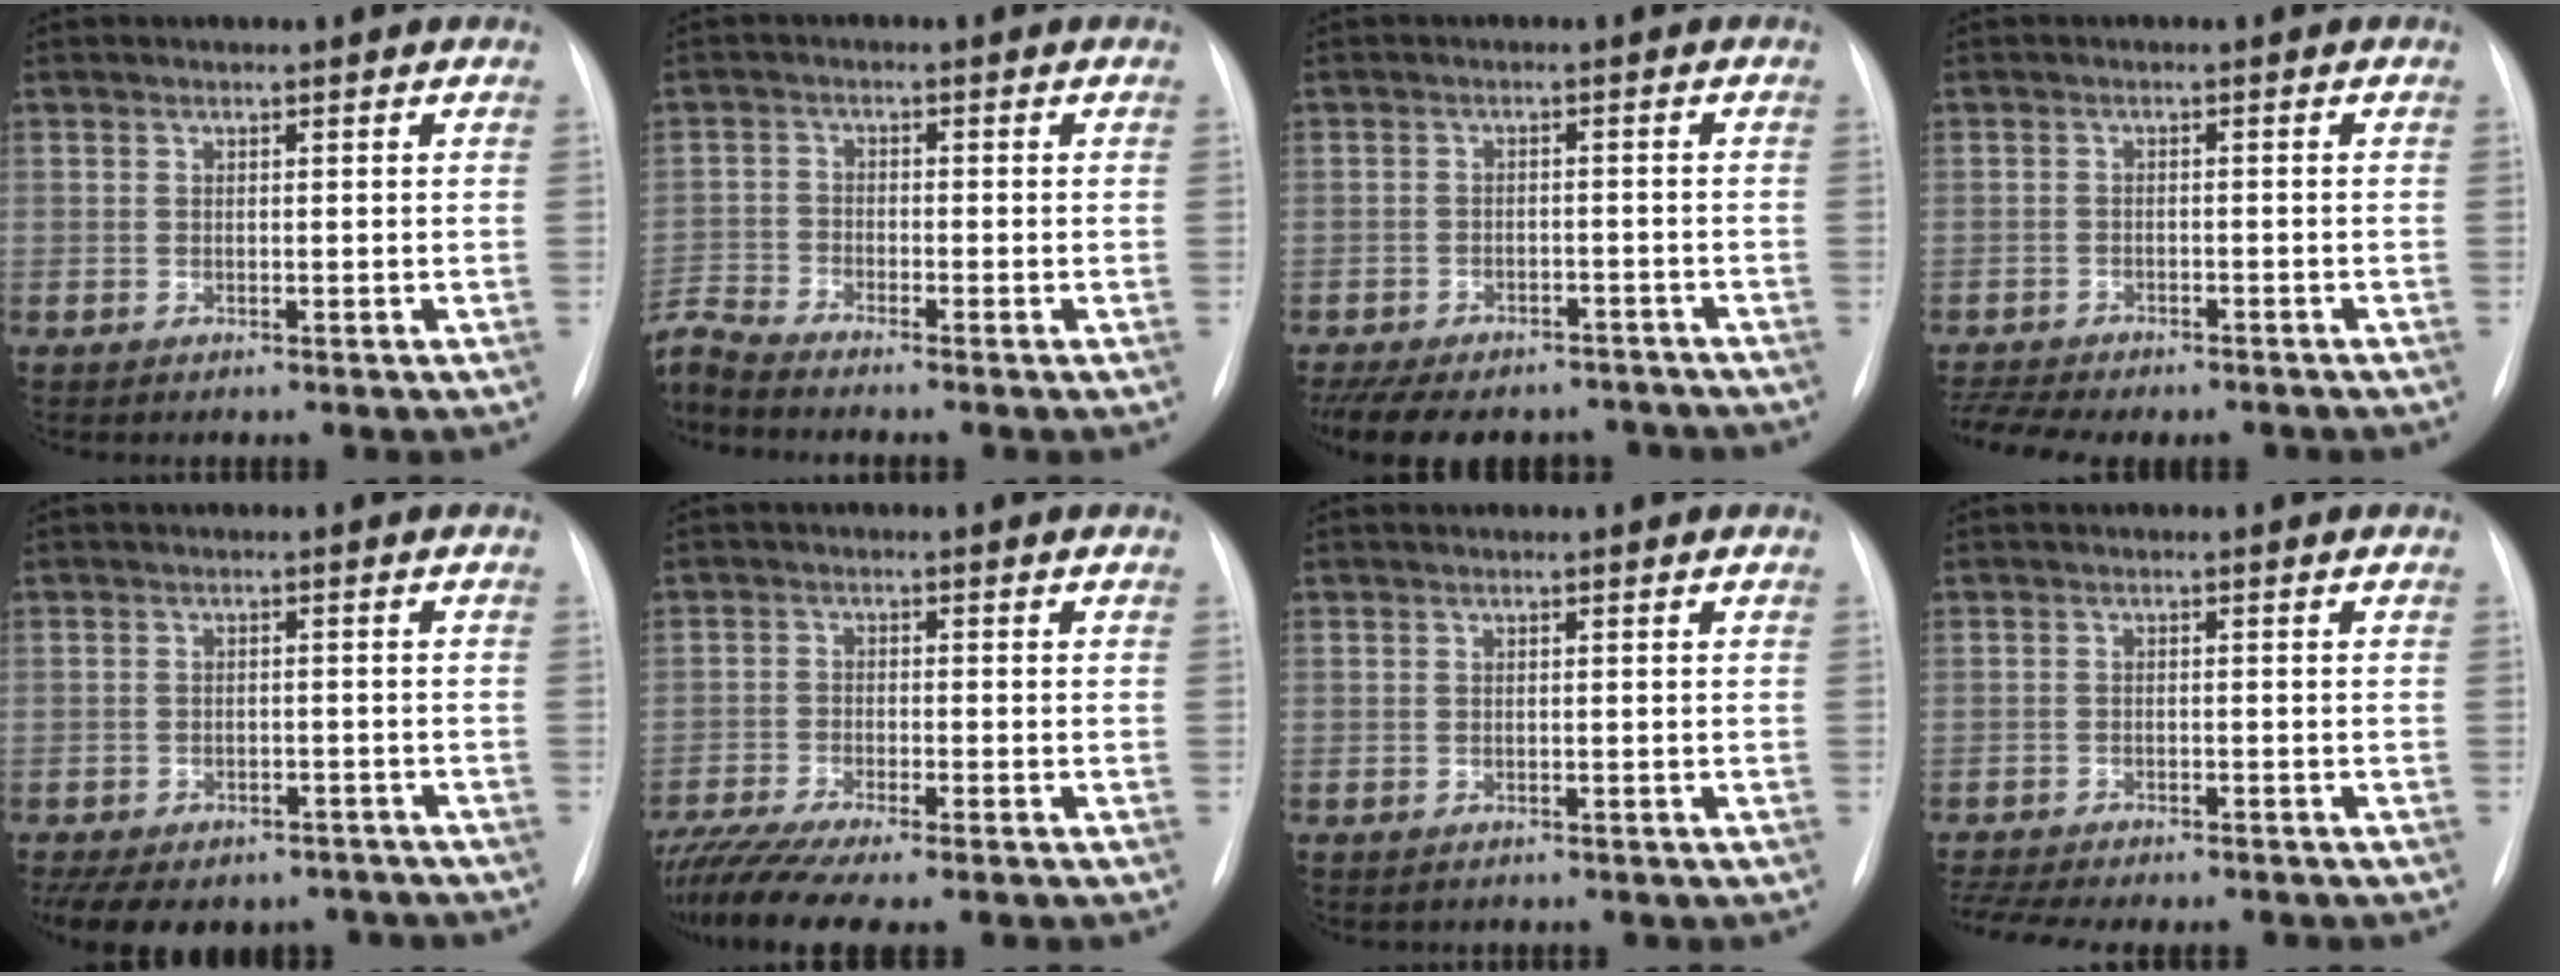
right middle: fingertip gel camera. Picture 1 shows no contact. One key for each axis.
{"total": 5.6, "fx": -5.4, "fy": -1.4, "fz": 0.7, "tx": -0.025, "ty": -0.002, "tz": -0.106}
{"total": 16.6, "fx": -13.6, "fy": 7.5, "fz": 5.9, "tx": -0.151, "ty": 0.000, "tz": -0.173}
{"total": 9.0, "fx": -8.0, "fy": 2.4, "fz": 3.5, "tx": -0.056, "ty": 0.005, "tz": -0.111}
{"total": 15.1, "fx": -11.6, "fy": 8.0, "fz": 5.6, "tx": -0.130, "ty": 0.006, "tz": -0.137}
{"total": 10.1, "fx": -8.6, "fy": 0.4, "fz": 5.3, "tx": -0.090, "ty": -0.016, "tz": -0.139}
{"total": 0.7, "fx": -0.6, "fy": 0.5, "fz": 0.1, "tx": -0.010, "ty": 0.001, "tz": -0.006}
{"total": 11.9, "fx": -10.5, "fy": 2.7, "fz": 4.9, "tx": -0.087, "ty": -0.003, "tz": -0.141}